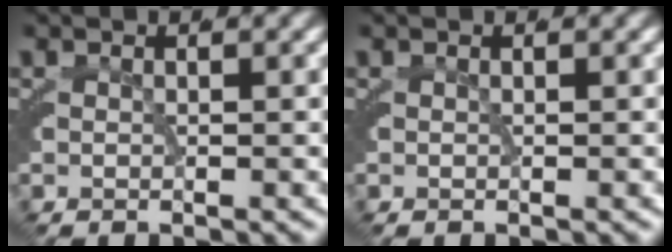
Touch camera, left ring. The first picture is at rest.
{"total": 0.0}